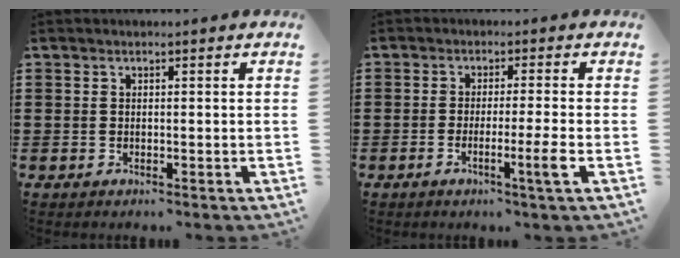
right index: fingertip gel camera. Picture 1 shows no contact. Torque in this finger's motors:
{"motor_torque": [-0.13, 0.92, 0.07, 0.02]}